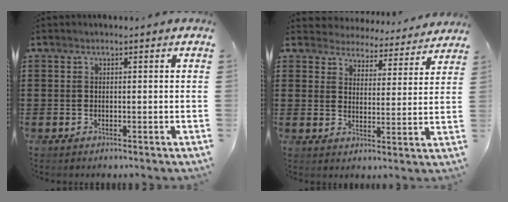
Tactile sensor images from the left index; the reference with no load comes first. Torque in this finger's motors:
{"motor_torque": [2.14, 0.00, 0.34, 0.04]}